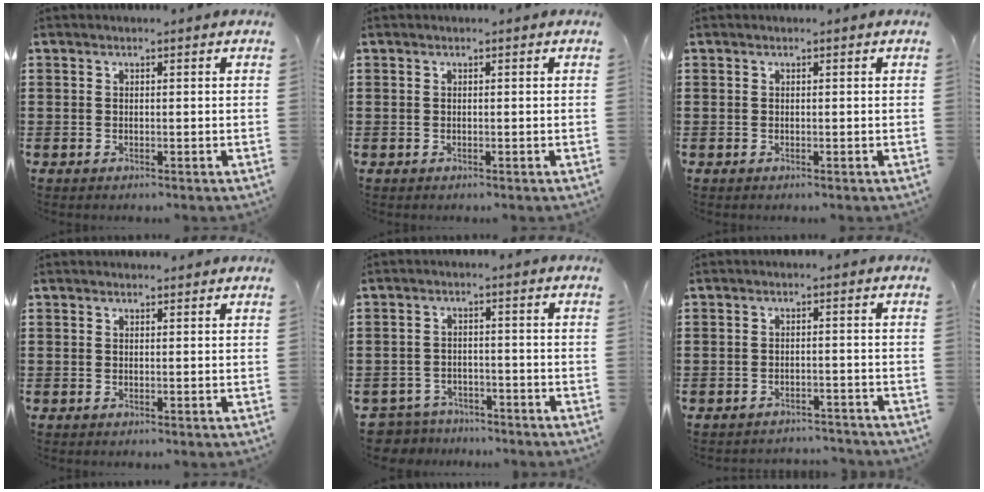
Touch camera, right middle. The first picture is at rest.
{"total": 0.0}
{"total": 0.0}
{"total": 0.6, "force": [0.6, 0.0, 0.1], "torque": [0.005, -0.003, 0.010]}
{"total": 3.8, "force": [-3.7, 0.8, -0.2], "torque": [-0.020, -0.004, -0.084]}
{"total": 2.1, "force": [-2.1, 0.2, 0.0], "torque": [-0.006, 0.001, -0.046]}